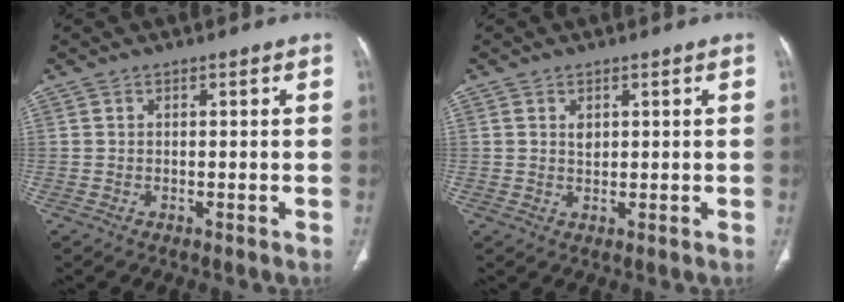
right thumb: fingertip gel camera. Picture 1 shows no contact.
{"total": 1.6, "force": [0.6, 1.0, 1.1], "torque": [-0.015, -0.005, 0.013]}